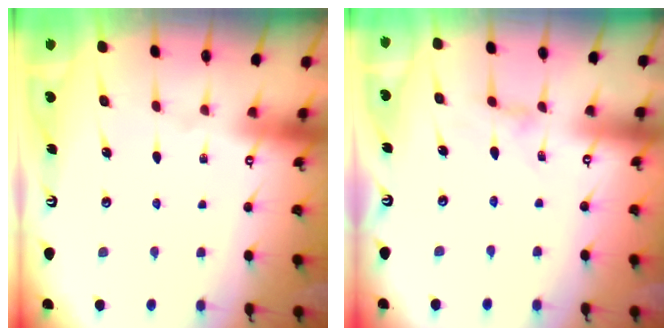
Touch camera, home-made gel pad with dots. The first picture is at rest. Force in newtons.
{"total": 0.8, "press": 0.8, "slide": 0.3}